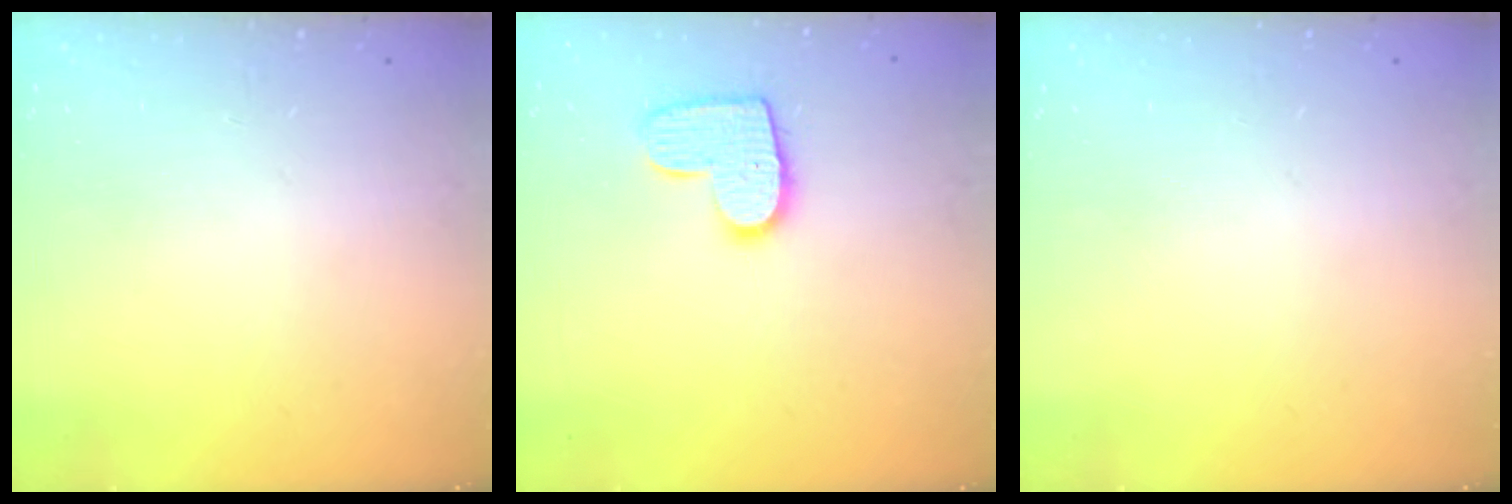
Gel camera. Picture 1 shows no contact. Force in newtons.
{"total": 10.8, "press": 10.8, "slide": 0.5}
{"total": 0.0}